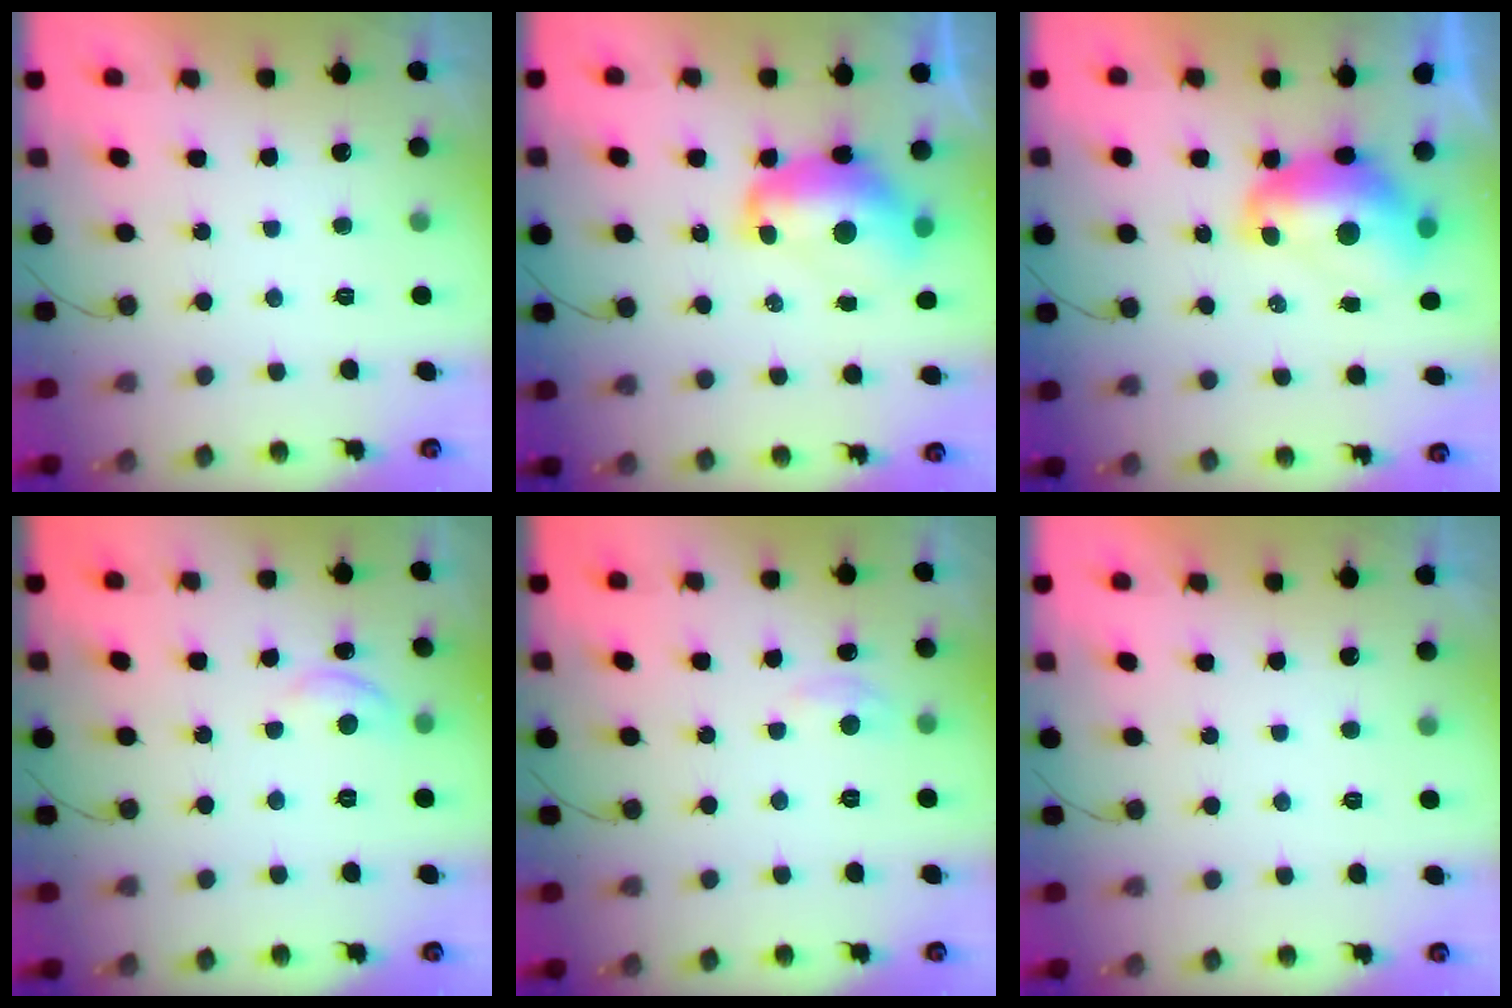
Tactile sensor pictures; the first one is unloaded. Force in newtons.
{"total": 10.8, "press": 10.8, "slide": 1.2}
{"total": 11.4, "press": 11.3, "slide": 1.2}
{"total": 5.4, "press": 5.4, "slide": 0.3}
{"total": 3.1, "press": 3.0, "slide": 0.4}
{"total": 0.0}